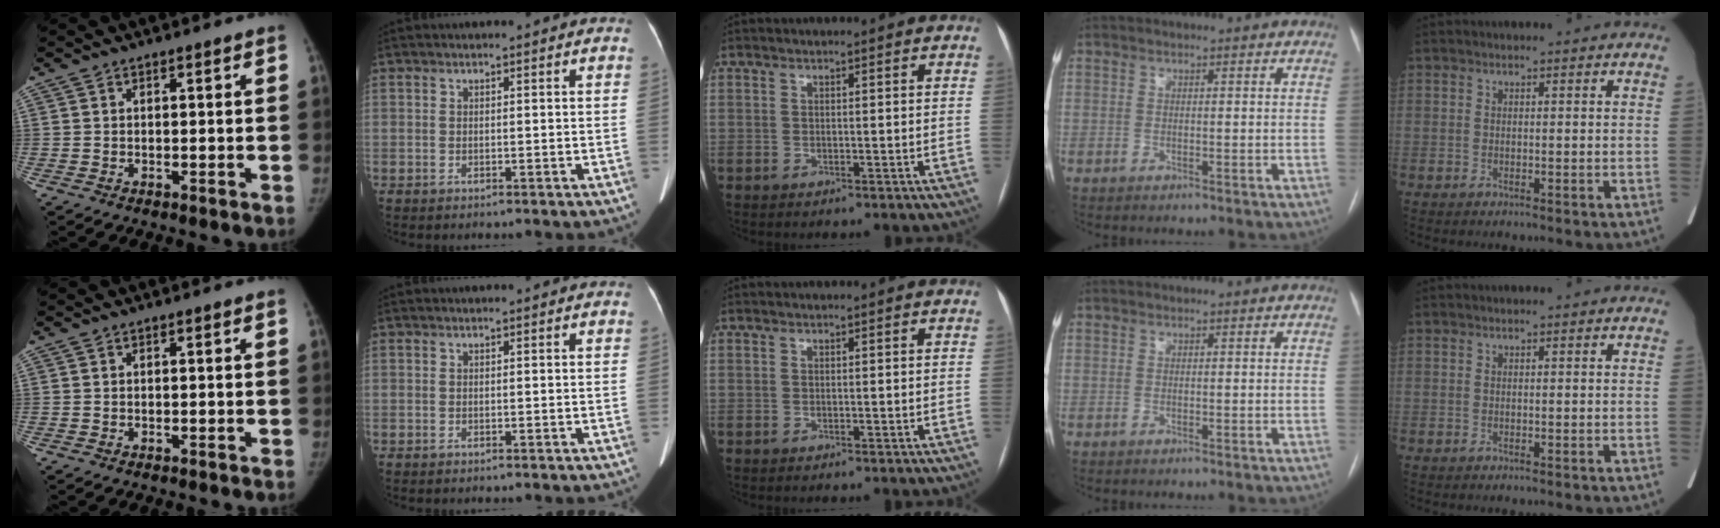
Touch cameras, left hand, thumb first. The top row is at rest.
{}